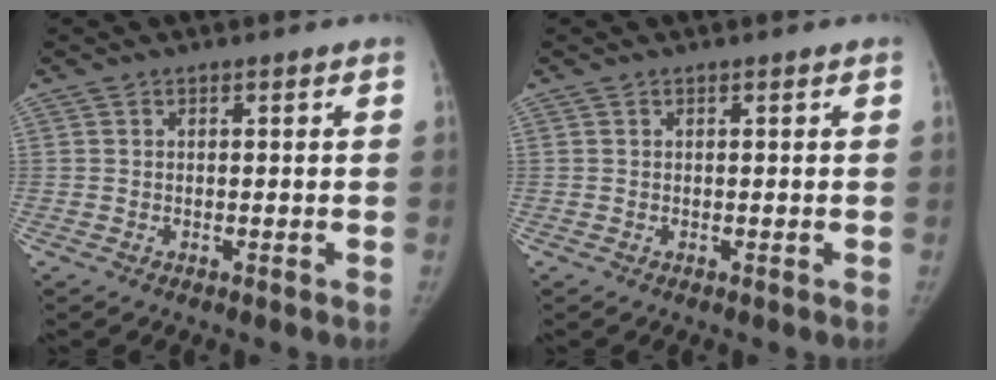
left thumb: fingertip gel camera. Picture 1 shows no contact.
{"total": 0.0}